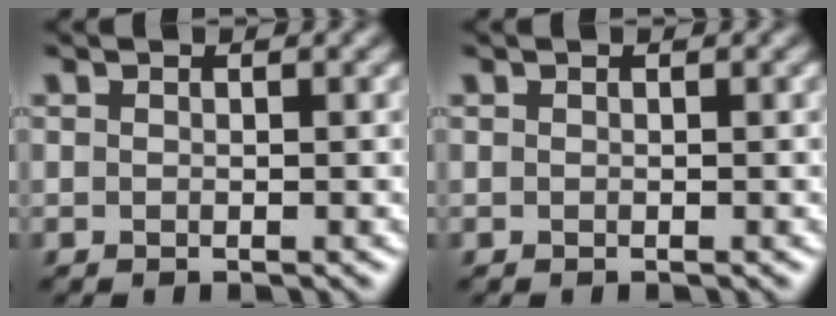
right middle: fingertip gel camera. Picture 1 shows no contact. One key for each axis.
{"total": 0.0}